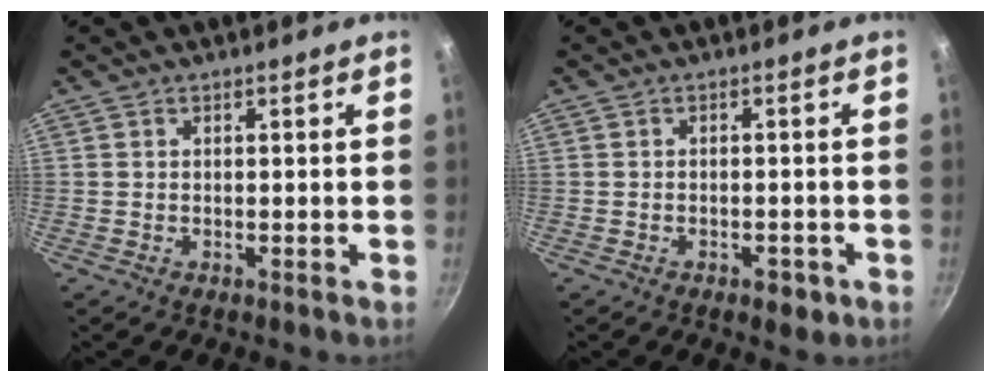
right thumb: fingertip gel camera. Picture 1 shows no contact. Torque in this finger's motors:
{"motor_torque": [-0.22, 0.00, -0.32, 0.11, 0.02]}